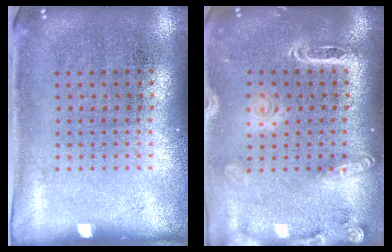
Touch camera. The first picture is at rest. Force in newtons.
{"total": 1.9, "press": 1.6, "slide": 1.0}